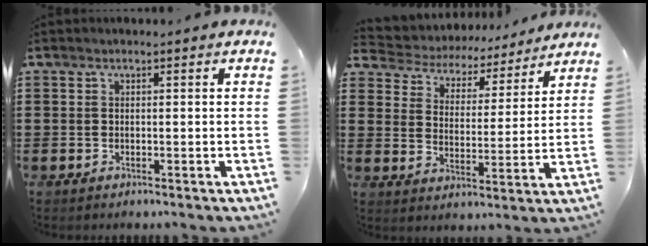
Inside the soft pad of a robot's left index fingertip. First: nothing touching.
{"total": 4.2, "force": [4.1, 0.9, 0.0], "torque": [-0.029, -0.033, 0.064]}